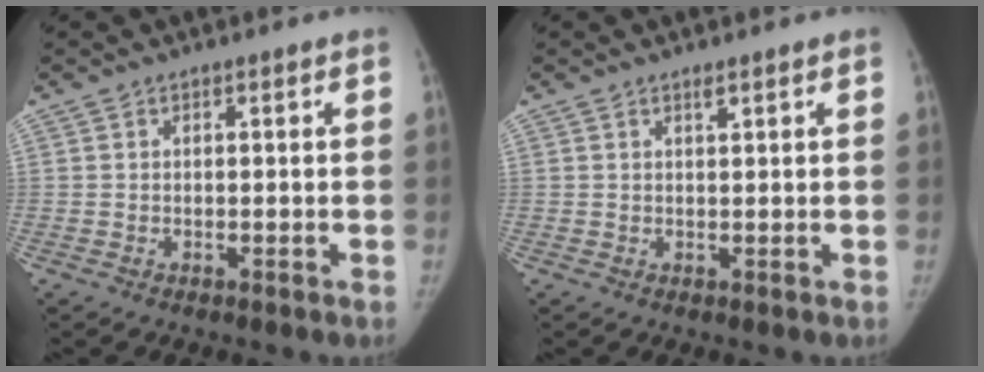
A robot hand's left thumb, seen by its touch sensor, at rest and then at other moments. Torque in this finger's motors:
{"motor_torque": [0.04, 0.00, 0.11, -0.02, -0.02]}